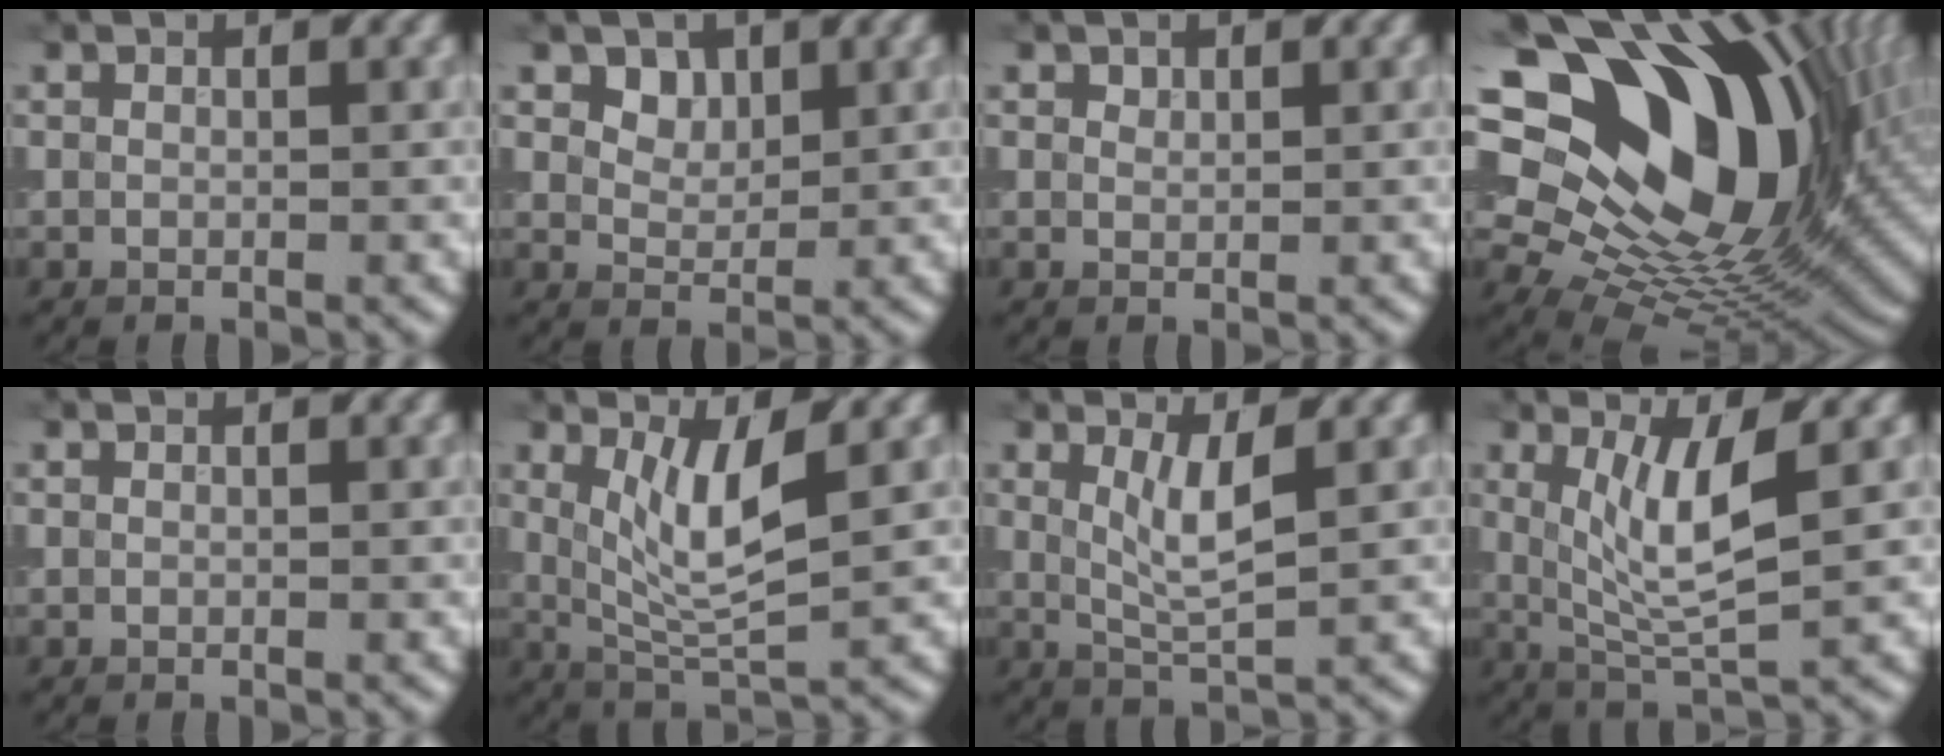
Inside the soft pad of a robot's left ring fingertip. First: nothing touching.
{"total": 2.7, "force": [1.4, 1.8, 1.4], "torque": [-0.029, -0.009, 0.041]}
{"total": 1.0, "force": [0.8, 0.5, 0.2], "torque": [-0.009, 0.000, 0.017]}
{"total": 19.7, "force": [5.7, 11.8, 14.7], "torque": [-0.260, 0.023, 0.113]}
{"total": 0.0}
{"total": 4.8, "force": [1.3, 0.9, 4.6], "torque": [-0.092, -0.005, 0.038]}
{"total": 2.9, "force": [0.7, 0.5, 2.8], "torque": [-0.064, 0.001, 0.025]}
{"total": 5.2, "force": [1.0, 1.0, 5.0], "torque": [-0.099, -0.005, 0.032]}